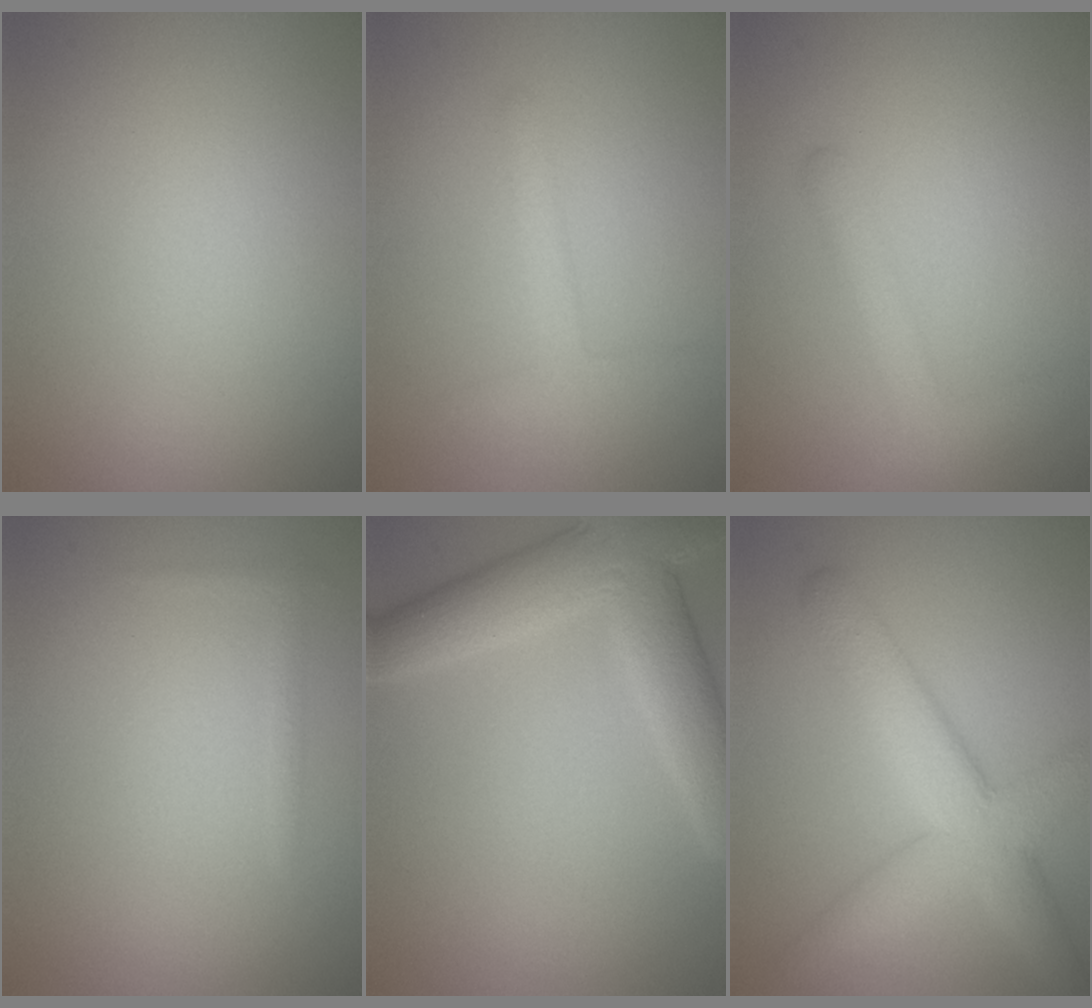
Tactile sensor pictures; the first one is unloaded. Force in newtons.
{"total": 1.8, "press": 1.8, "slide": 0.1}
{"total": 2.0, "press": 2.0, "slide": 0.2}
{"total": 0.7, "press": 0.7, "slide": 0.0}
{"total": 7.3, "press": 7.3, "slide": 0.6}
{"total": 6.4, "press": 6.4, "slide": 0.5}